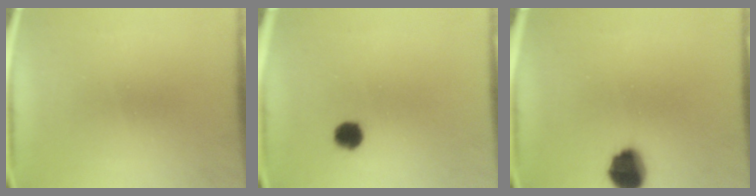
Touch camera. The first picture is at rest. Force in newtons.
{"total": 3.1}
{"total": 9.1}